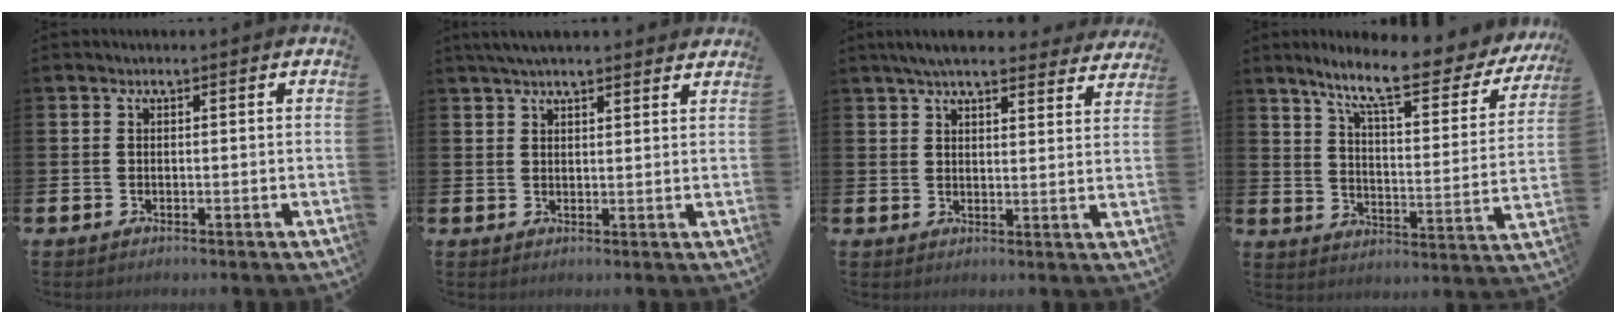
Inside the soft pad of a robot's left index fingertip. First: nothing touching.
{"total": 3.7, "force": [3.3, 0.6, 1.4], "torque": [-0.031, -0.005, 0.061]}
{"total": 6.2, "force": [5.7, 1.1, 2.1], "torque": [-0.044, -0.023, 0.102]}
{"total": 9.8, "force": [8.0, 1.6, 5.4], "torque": [-0.122, -0.051, 0.128]}